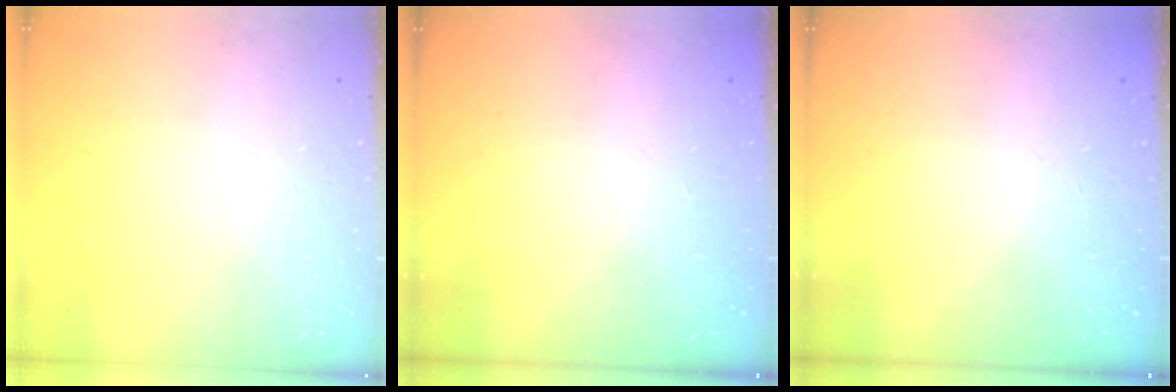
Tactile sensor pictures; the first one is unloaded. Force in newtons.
{"total": 2.6, "press": 2.4, "slide": 0.8}
{"total": 2.5, "press": 2.4, "slide": 0.8}